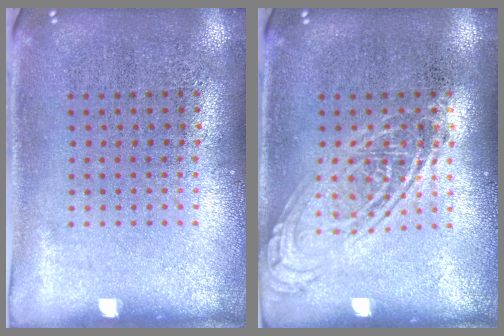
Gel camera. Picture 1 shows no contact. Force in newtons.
{"total": 2.6, "press": 2.6, "slide": 0.3}